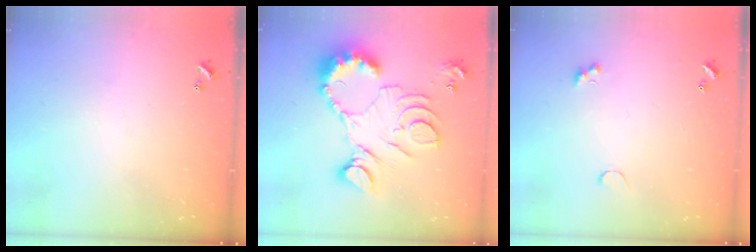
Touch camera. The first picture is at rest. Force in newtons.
{"total": 20.9, "press": 20.8, "slide": 1.7}
{"total": 1.4, "press": 1.3, "slide": 0.5}